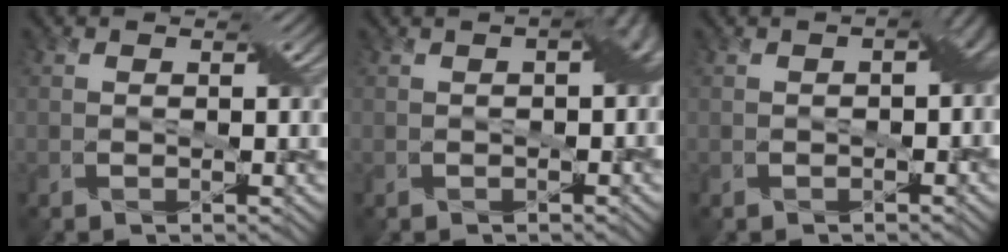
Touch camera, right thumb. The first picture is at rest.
{"total": 3.3, "force": [0.1, 1.6, 2.9], "torque": [-0.034, 0.006, 0.005]}
{"total": 3.6, "force": [-0.3, 2.1, 2.9], "torque": [-0.033, -0.002, -0.001]}